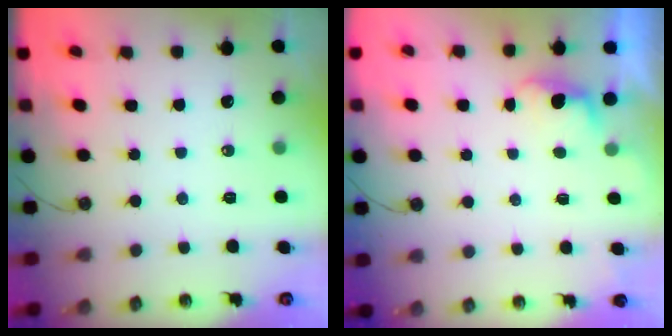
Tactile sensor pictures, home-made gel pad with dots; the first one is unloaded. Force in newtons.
{"total": 1.3, "press": 1.0, "slide": 0.8}